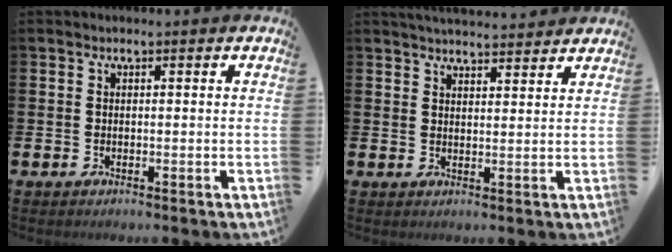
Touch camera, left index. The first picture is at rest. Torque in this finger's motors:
{"motor_torque": [1.09, -1.05, 0.06, 0.03]}